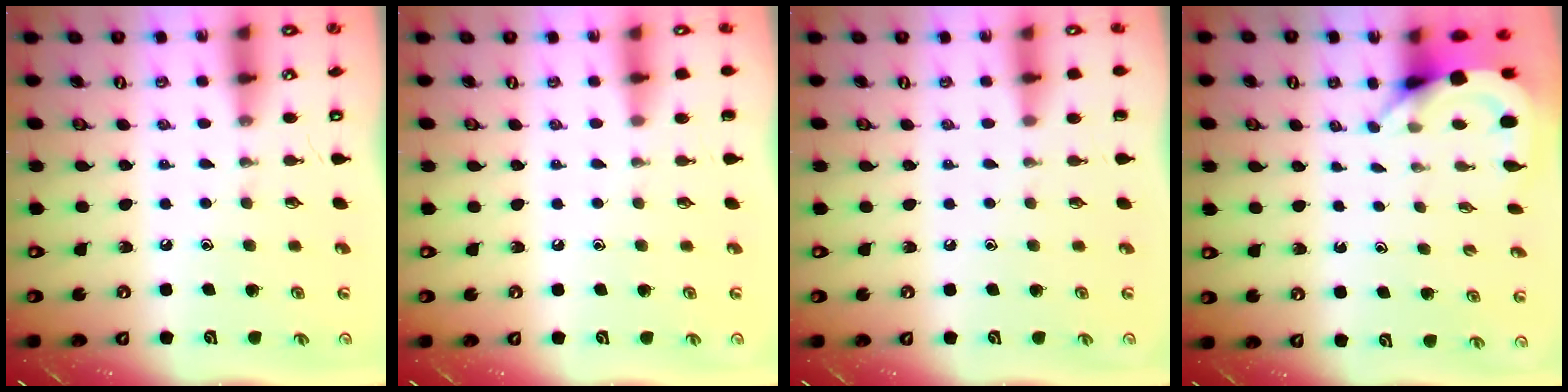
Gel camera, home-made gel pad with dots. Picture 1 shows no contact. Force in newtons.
{"total": 0.0}
{"total": 0.0}
{"total": 3.9, "press": 3.8, "slide": 0.2}